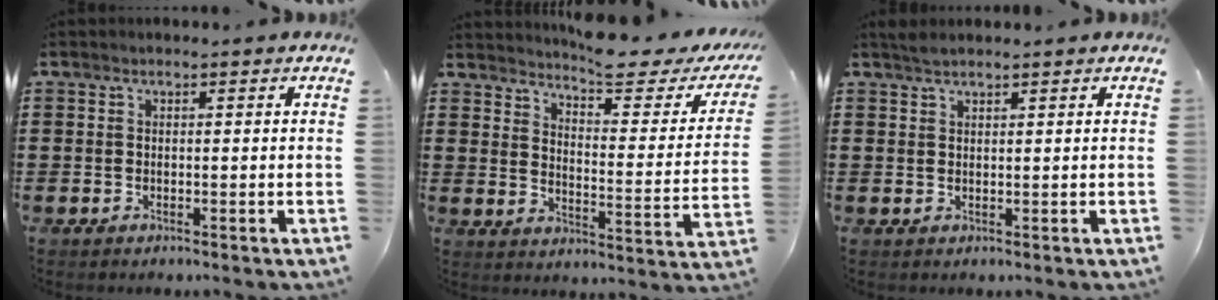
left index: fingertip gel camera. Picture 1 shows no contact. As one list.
[{"total": 6.7, "force": [6.0, 0.6, 2.9], "torque": [-0.060, -0.039, 0.099]}, {"total": 1.6, "force": [1.5, 0.3, 0.6], "torque": [-0.015, 0.000, 0.028]}]